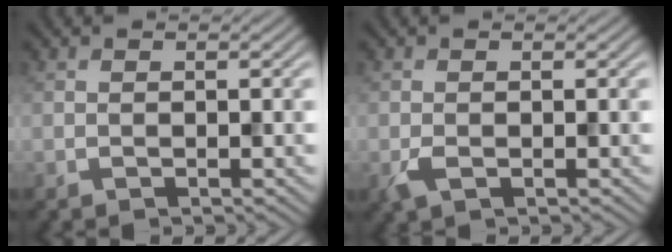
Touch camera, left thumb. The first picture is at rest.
{"total": 1.6, "force": [-0.5, 0.9, 1.2], "torque": [-0.032, -0.006, -0.010]}